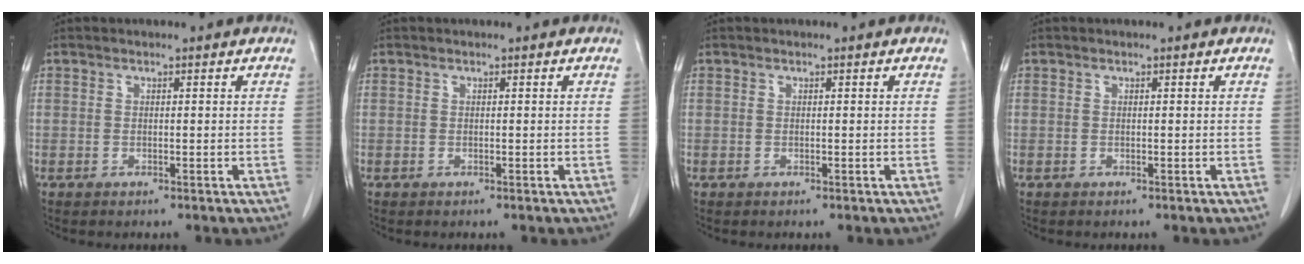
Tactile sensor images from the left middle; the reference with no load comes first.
{"total": 0.0}
{"total": 0.0}
{"total": 0.0}